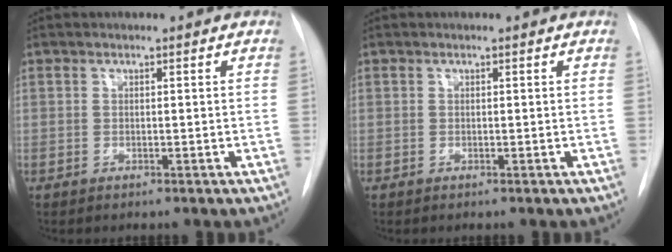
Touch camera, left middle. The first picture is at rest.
{"total": 0.0}